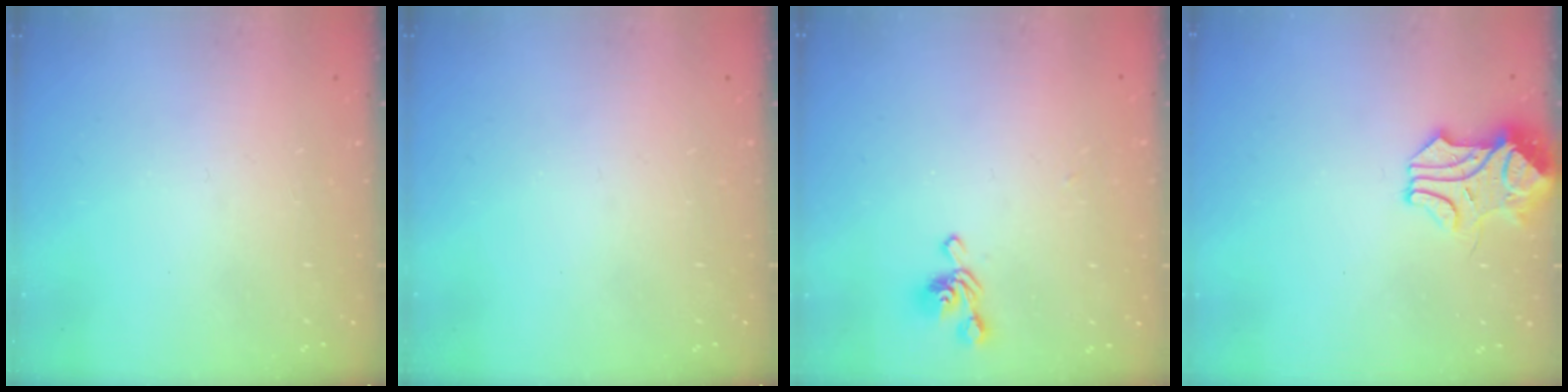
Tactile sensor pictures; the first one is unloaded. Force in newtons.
{"total": 0.0}
{"total": 2.7, "press": 2.6, "slide": 0.6}
{"total": 1.1, "press": 0.5, "slide": 1.0}